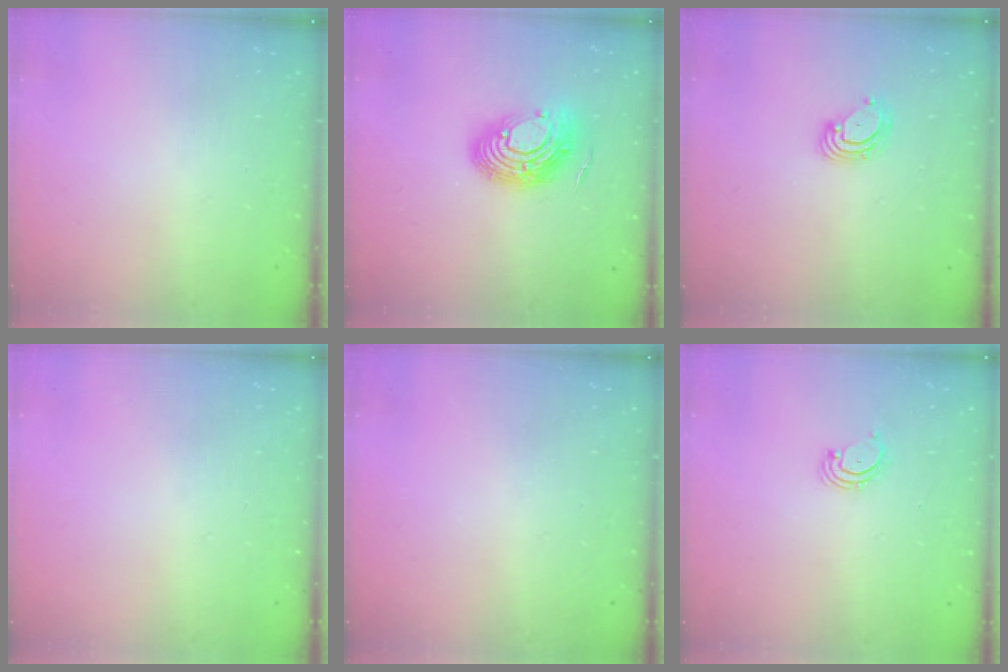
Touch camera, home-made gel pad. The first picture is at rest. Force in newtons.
{"total": 13.5, "press": 13.5, "slide": 1.3}
{"total": 3.4, "press": 3.4, "slide": 0.2}
{"total": 0.0}
{"total": 0.0}
{"total": 1.7, "press": 1.6, "slide": 0.2}